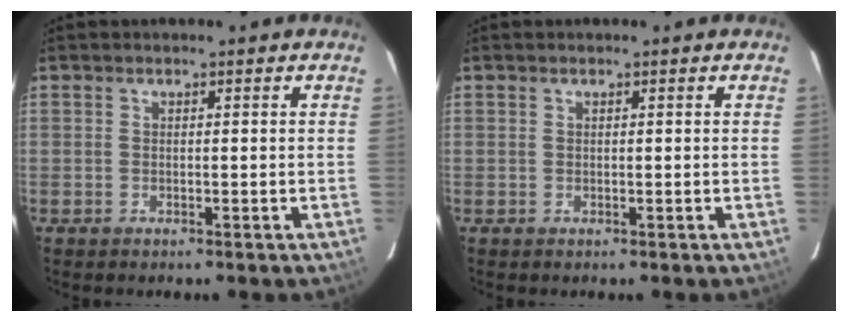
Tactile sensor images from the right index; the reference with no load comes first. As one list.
[{"total": 0.0}]